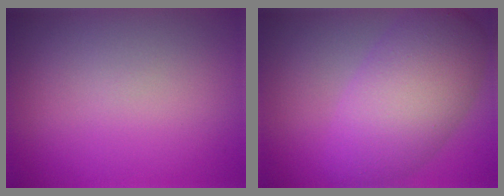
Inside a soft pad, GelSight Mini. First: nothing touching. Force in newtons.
{"total": 7.7, "press": 7.7, "slide": 0.3}